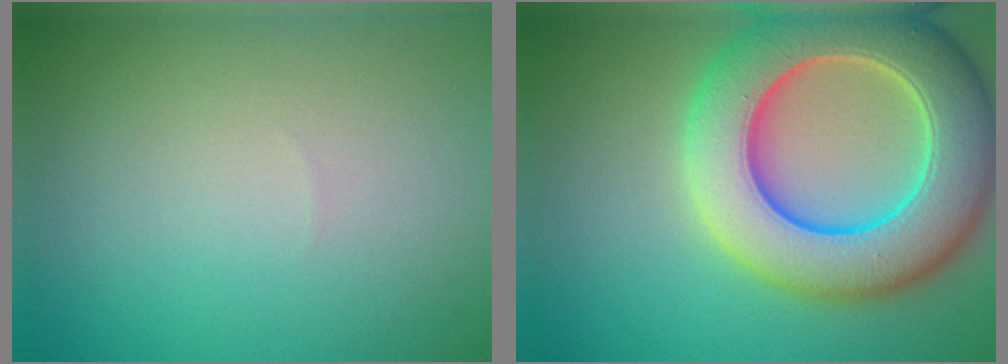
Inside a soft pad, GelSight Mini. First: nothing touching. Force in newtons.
{"total": 11.7, "press": 11.7, "slide": 0.5}